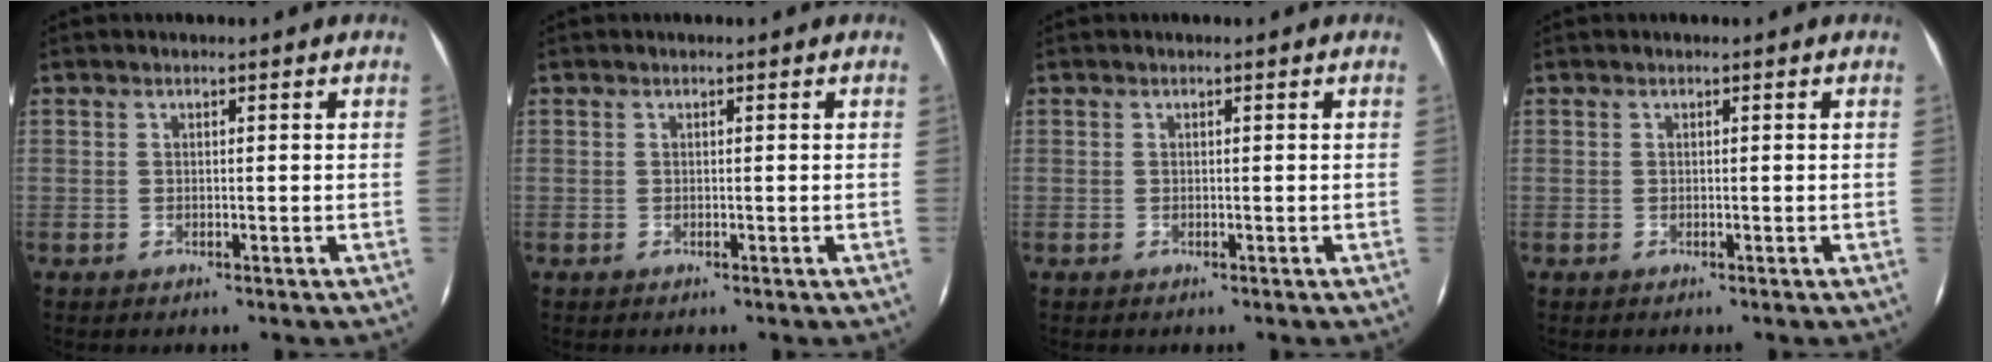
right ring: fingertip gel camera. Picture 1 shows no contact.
{"total": 0.0}
{"total": 0.0}
{"total": 0.0}